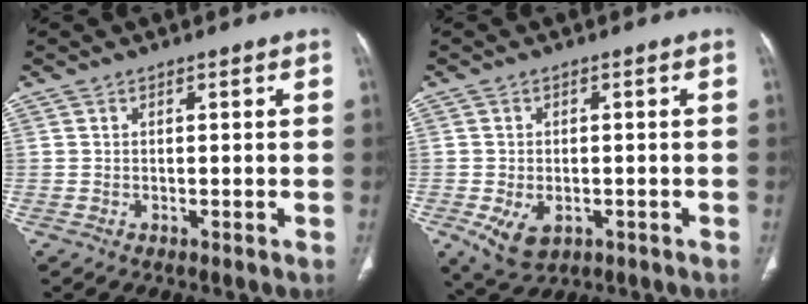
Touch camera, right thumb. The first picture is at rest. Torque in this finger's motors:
{"motor_torque": [2.84, 0.43, 0.39, -1.25, 0.01]}